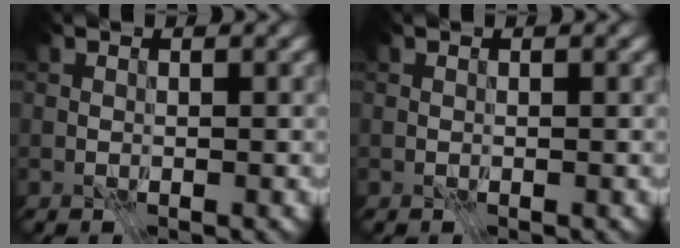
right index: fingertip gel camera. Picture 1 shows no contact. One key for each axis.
{"total": 0.0}